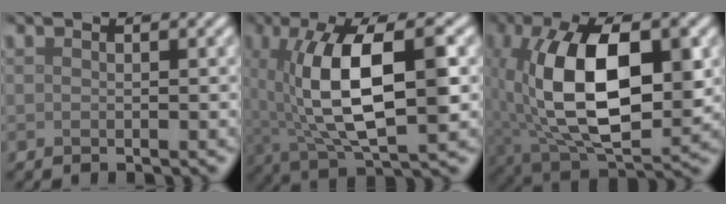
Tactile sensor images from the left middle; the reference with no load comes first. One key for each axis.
{"total": 10.7, "fx": 0.9, "fy": 4.1, "fz": 9.8, "tx": -0.171, "ty": 0.005, "tz": 0.017}
{"total": 12.9, "fx": 1.1, "fy": 6.6, "fz": 11.1, "tx": -0.198, "ty": -0.006, "tz": 0.028}